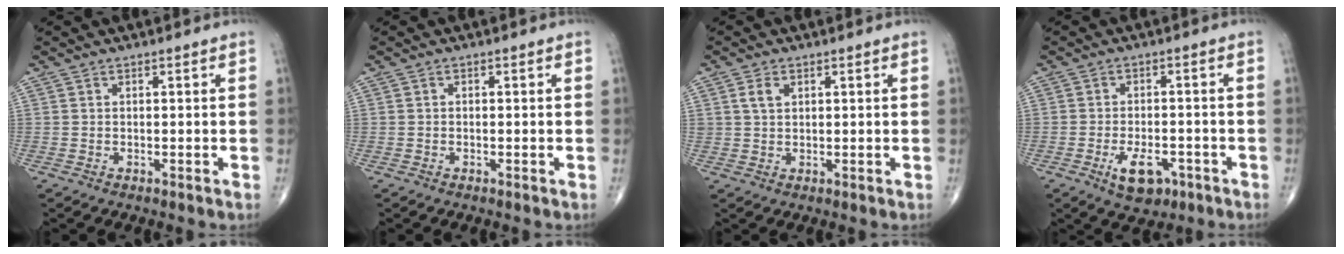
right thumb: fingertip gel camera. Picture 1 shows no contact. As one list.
[{"total": 0.0}, {"total": 2.6, "force": [1.0, 1.9, 1.4], "torque": [-0.020, 0.002, 0.019]}, {"total": 6.7, "force": [-3.1, 3.6, 4.6], "torque": [-0.066, 0.010, -0.045]}]